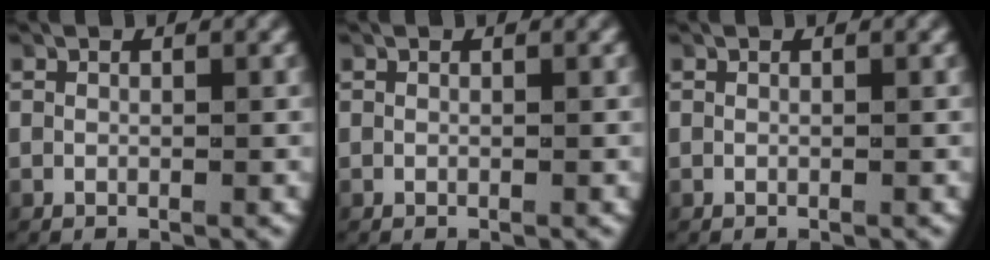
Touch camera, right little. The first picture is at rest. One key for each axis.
{"total": 0.0}
{"total": 0.0}